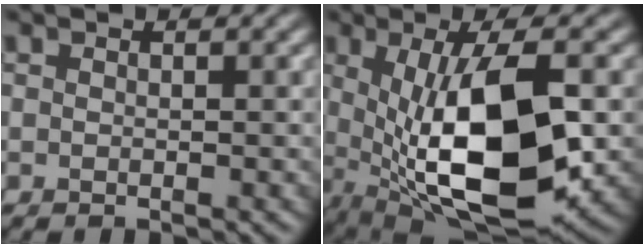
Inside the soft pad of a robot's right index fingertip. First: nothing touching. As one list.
[{"total": 13.1, "force": [-0.9, 5.1, 12.0], "torque": [-0.202, -0.018, -0.011]}]